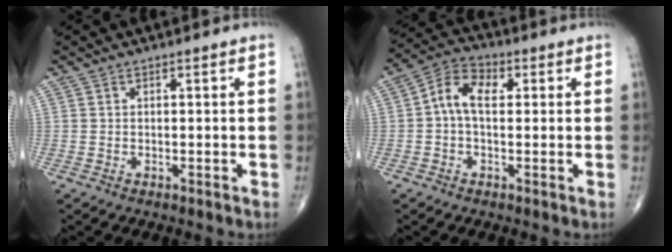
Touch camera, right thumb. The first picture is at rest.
{"total": 7.2, "force": [0.7, 4.5, 5.6], "torque": [-0.087, 0.023, 0.004]}